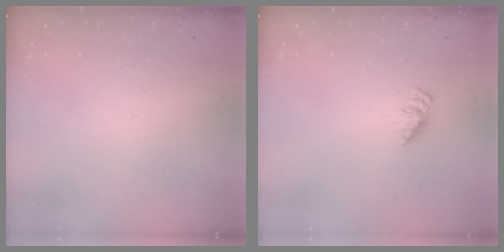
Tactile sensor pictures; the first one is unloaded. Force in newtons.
{"total": 1.4, "press": 1.3, "slide": 0.2}